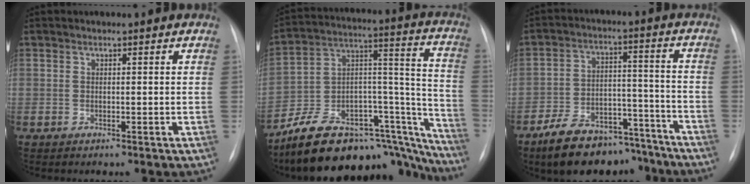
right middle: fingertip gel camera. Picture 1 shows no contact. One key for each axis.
{"total": 26.0, "fx": -21.9, "fy": 9.2, "fz": 10.6, "tx": -0.106, "ty": 0.063, "tz": -0.330}
{"total": 14.4, "fx": -11.7, "fy": 6.2, "fz": 5.6, "tx": -0.076, "ty": 0.038, "tz": -0.185}